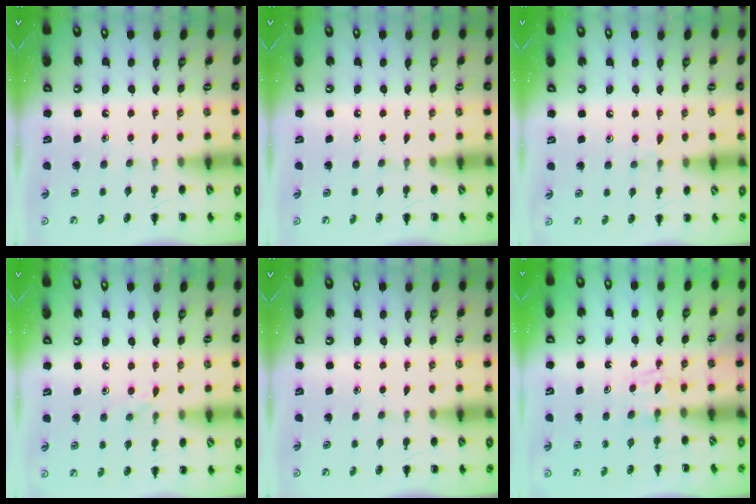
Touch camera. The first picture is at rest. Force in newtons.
{"total": 0.0}
{"total": 3.7, "press": 3.4, "slide": 1.5}
{"total": 5.8, "press": 5.5, "slide": 2.0}
{"total": 0.0}
{"total": 2.5, "press": 2.2, "slide": 1.1}